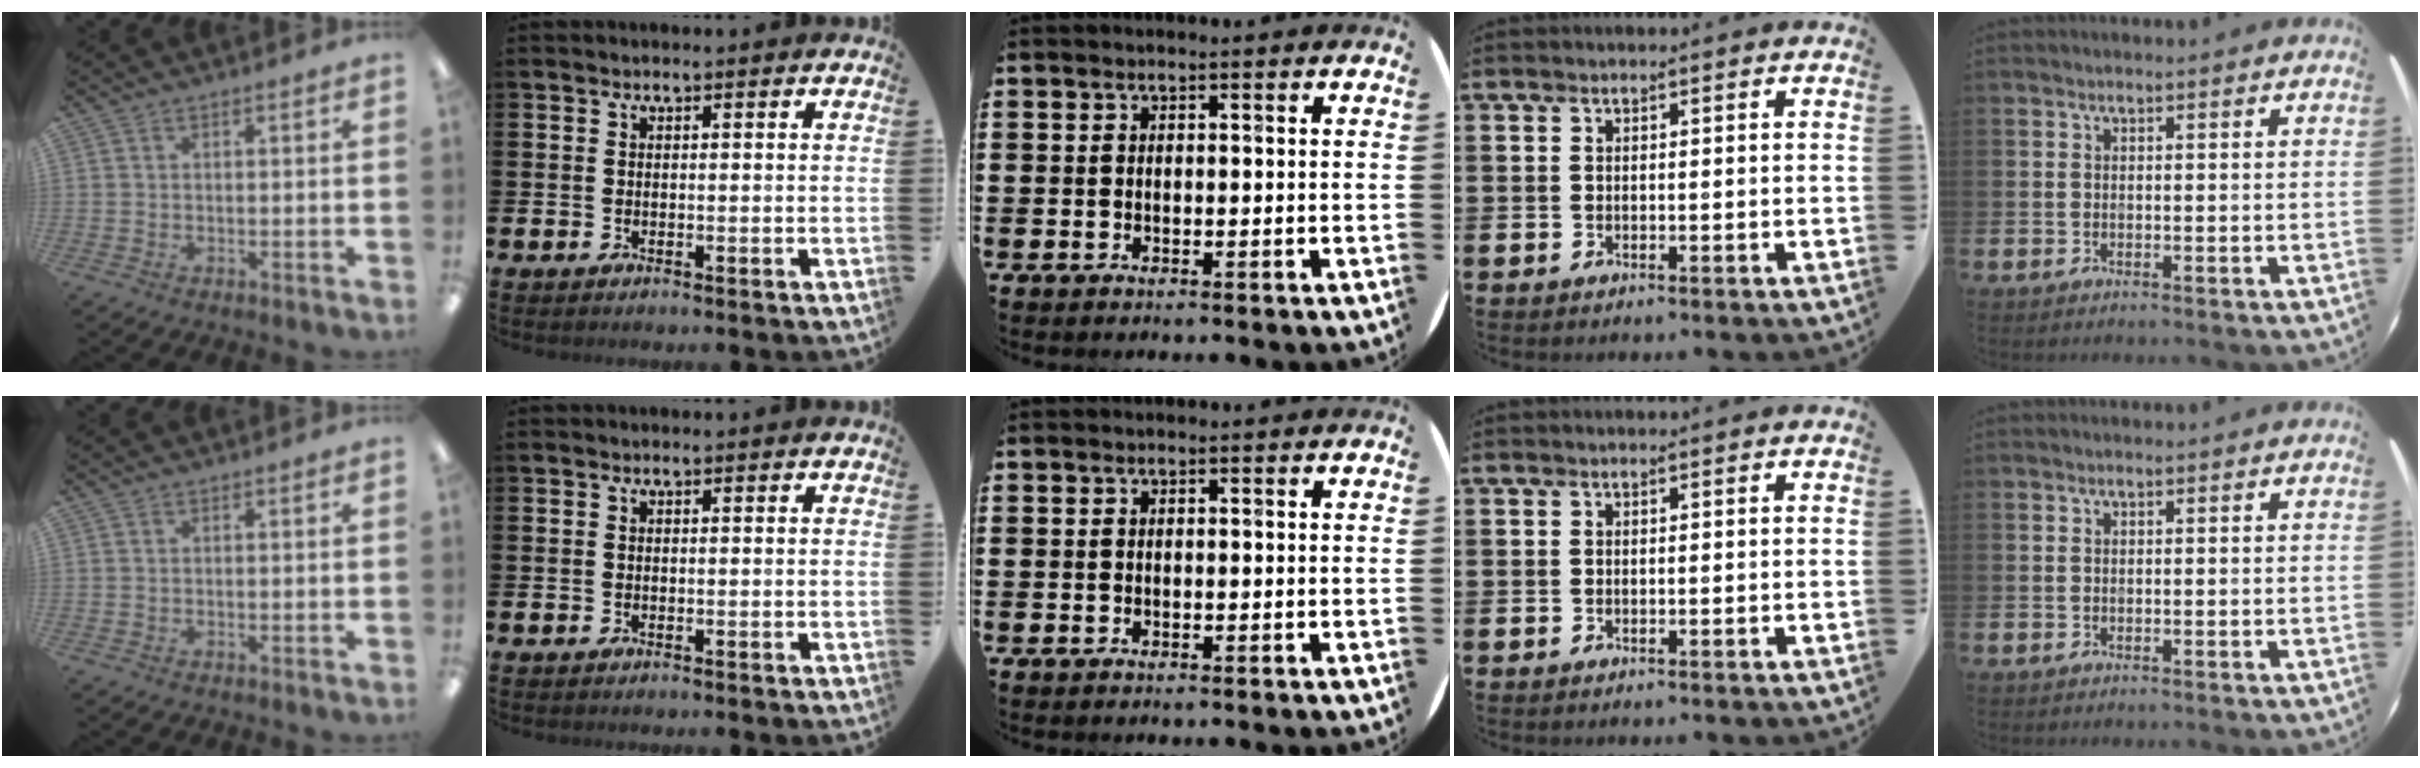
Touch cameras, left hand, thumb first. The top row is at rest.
{}